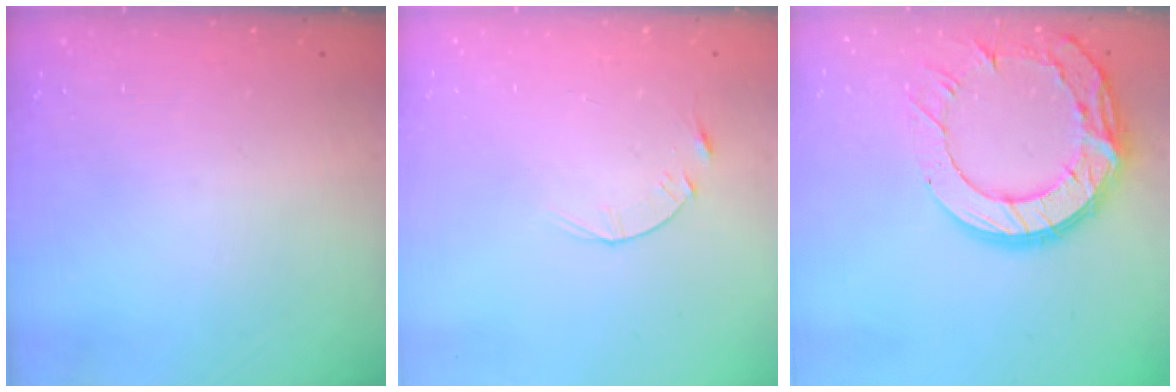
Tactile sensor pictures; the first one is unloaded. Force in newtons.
{"total": 3.1, "press": 3.1, "slide": 0.5}
{"total": 18.8, "press": 18.7, "slide": 1.6}